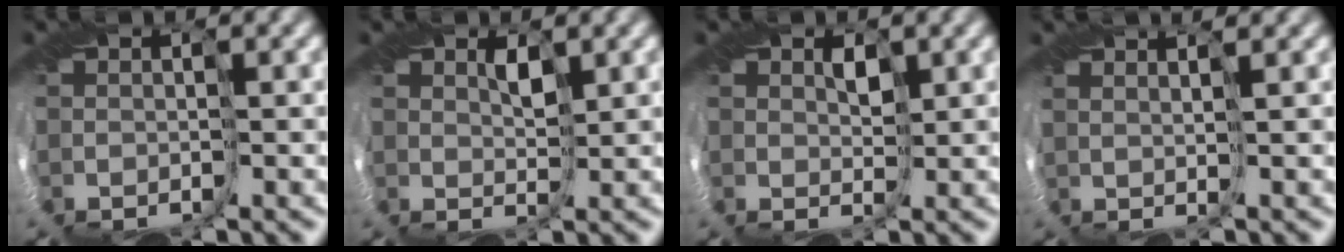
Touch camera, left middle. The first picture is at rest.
{"total": 1.2, "force": [1.1, -0.6, 0.2], "torque": [-0.010, 0.004, 0.025]}
{"total": 1.0, "force": [1.0, 0.0, 0.0], "torque": [-0.003, 0.001, 0.022]}
{"total": 3.5, "force": [2.5, 0.6, 2.3], "torque": [-0.010, 0.039, 0.010]}